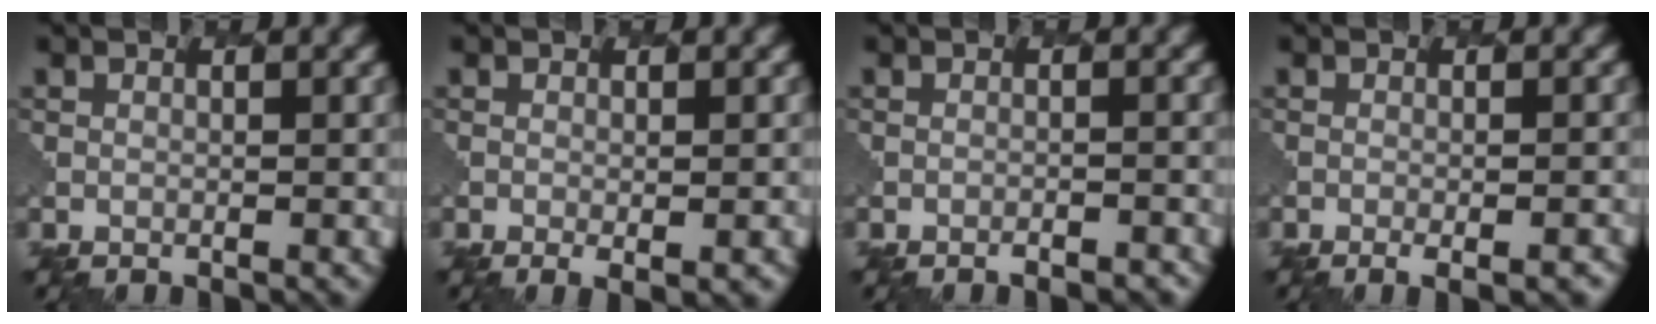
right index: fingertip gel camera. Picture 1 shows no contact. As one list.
[{"total": 2.5, "force": [-0.8, 0.6, 2.2], "torque": [-0.028, -0.006, -0.005]}, {"total": 2.2, "force": [-1.9, 0.7, 1.0], "torque": [0.000, 0.013, -0.027]}, {"total": 3.7, "force": [-1.6, 1.4, 3.1], "torque": [-0.018, 0.010, -0.013]}]